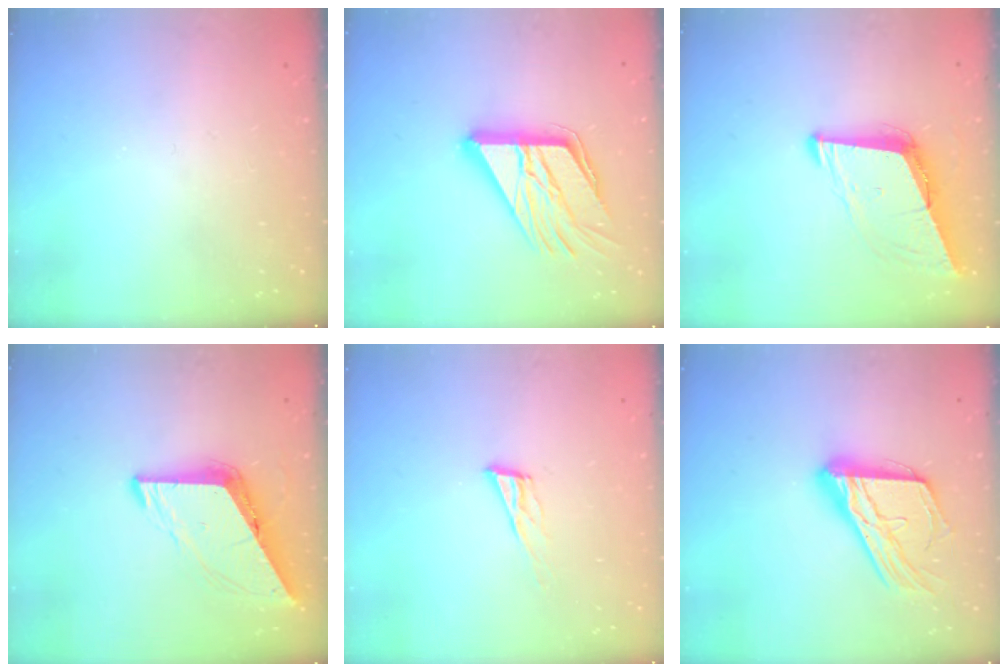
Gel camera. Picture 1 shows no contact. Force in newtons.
{"total": 17.7, "press": 17.6, "slide": 1.9}
{"total": 9.1, "press": 8.4, "slide": 3.7}
{"total": 8.9, "press": 8.9, "slide": 1.0}
{"total": 9.2, "press": 8.7, "slide": 3.0}
{"total": 18.3, "press": 18.2, "slide": 1.6}